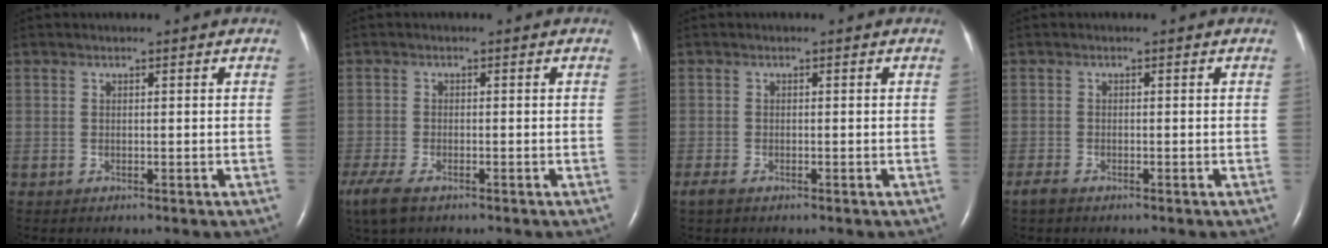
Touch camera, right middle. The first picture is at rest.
{"total": 8.7, "force": [-5.6, 3.8, 5.4], "torque": [-0.129, -0.022, -0.095]}
{"total": 1.6, "force": [-1.1, 0.6, 1.0], "torque": [-0.028, -0.004, -0.020]}
{"total": 1.5, "force": [-1.2, 0.5, 0.9], "torque": [-0.026, -0.003, -0.023]}